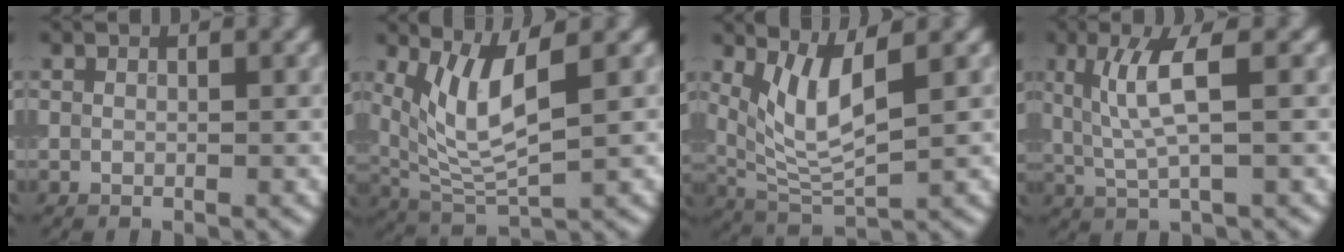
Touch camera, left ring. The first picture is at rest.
{"total": 5.8, "force": [2.1, 1.8, 5.1], "torque": [-0.114, -0.014, 0.051]}
{"total": 5.1, "force": [1.8, 1.5, 4.5], "torque": [-0.098, -0.013, 0.047]}
{"total": 4.4, "force": [0.9, 0.8, 4.2], "torque": [-0.087, 0.001, 0.023]}